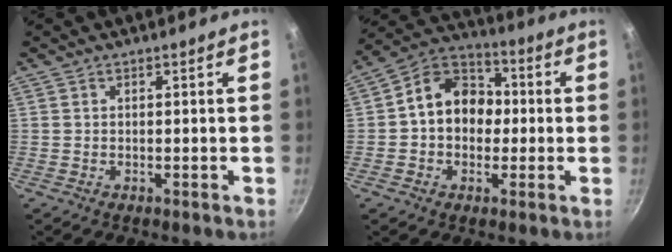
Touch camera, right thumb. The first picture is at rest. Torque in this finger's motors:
{"motor_torque": [-0.16, 0.46, 0.65, -0.31, 0.06]}